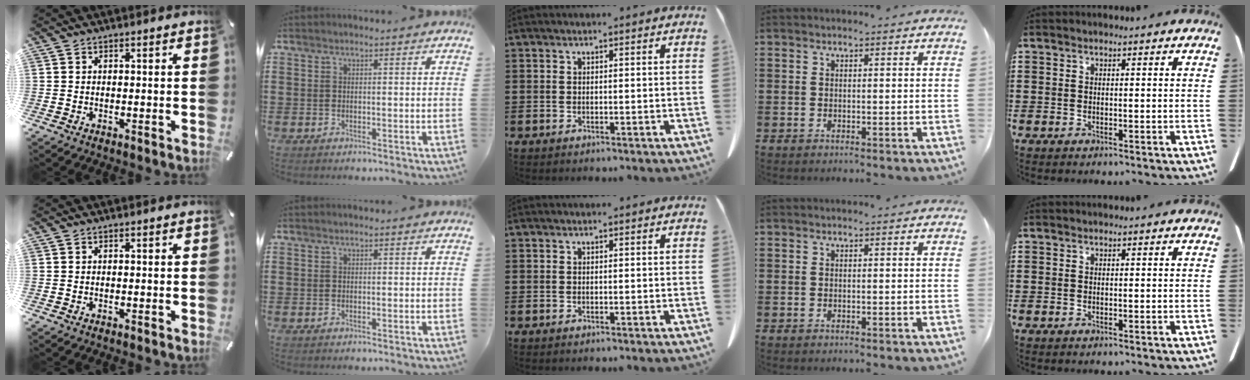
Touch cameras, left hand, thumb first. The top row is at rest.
{}